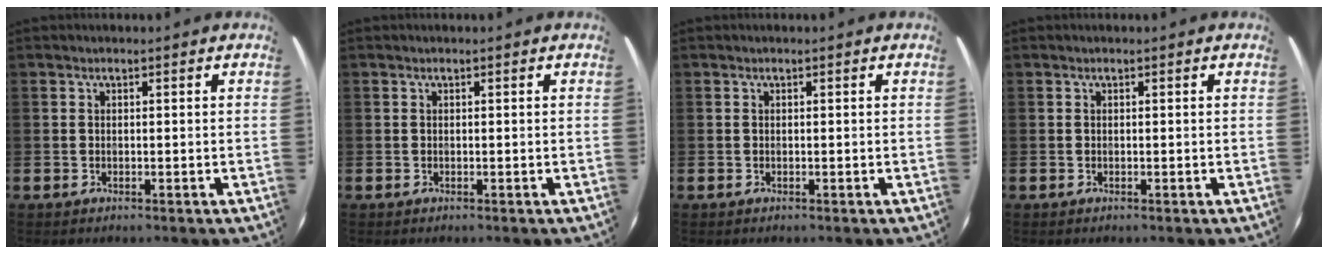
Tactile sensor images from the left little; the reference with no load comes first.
{"total": 0.0}
{"total": 0.0}
{"total": 0.0}